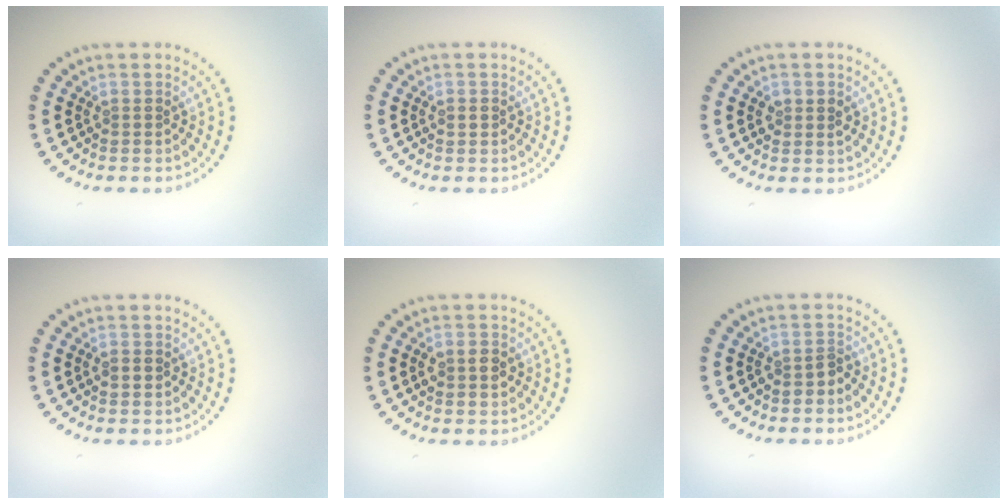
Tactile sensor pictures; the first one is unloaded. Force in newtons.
{"total": 1.0, "press": 1.0, "slide": 0.1}
{"total": 1.5, "press": 1.5, "slide": 0.2}
{"total": 1.3, "press": 1.3, "slide": 0.1}
{"total": 1.9, "press": 1.9, "slide": 0.0}
{"total": 1.1, "press": 1.0, "slide": 0.4}